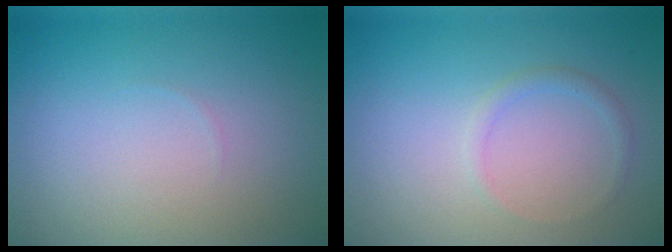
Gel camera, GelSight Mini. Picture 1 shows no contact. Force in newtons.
{"total": 1.1, "press": 1.1, "slide": 0.1}